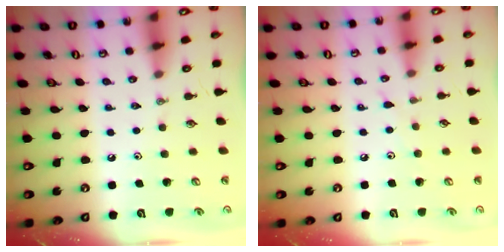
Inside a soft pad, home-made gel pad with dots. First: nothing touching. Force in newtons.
{"total": 3.7, "press": 3.6, "slide": 0.5}